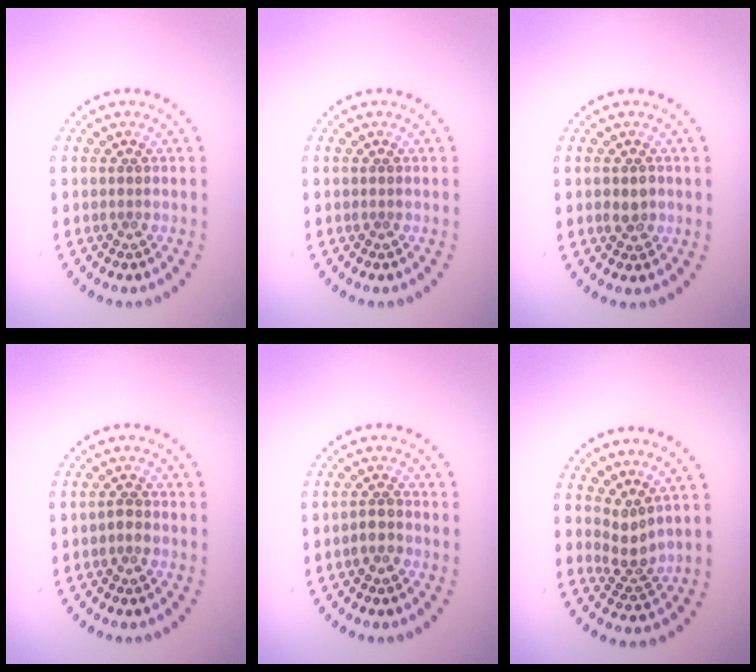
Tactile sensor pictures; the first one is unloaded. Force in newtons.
{"total": 0.0}
{"total": 1.6, "press": 1.6, "slide": 0.3}
{"total": 0.8, "press": 0.8, "slide": 0.2}
{"total": 1.3, "press": 1.1, "slide": 0.6}
{"total": 2.3, "press": 1.5, "slide": 1.7}